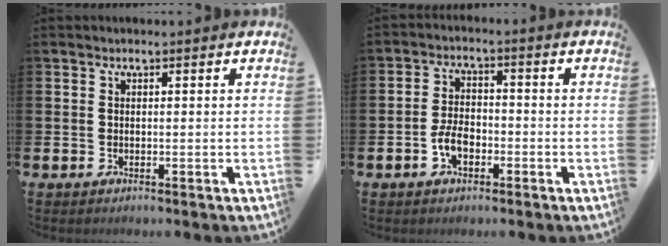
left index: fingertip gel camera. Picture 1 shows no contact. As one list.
[{"total": 3.9, "force": [-1.6, 2.2, 2.7], "torque": [-0.045, 0.004, -0.029]}]